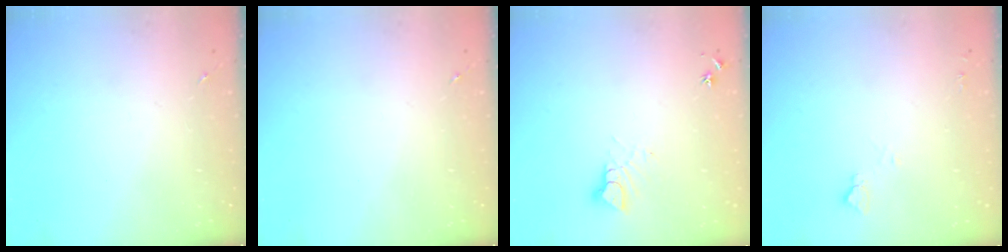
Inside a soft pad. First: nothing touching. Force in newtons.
{"total": 0.0}
{"total": 6.0, "press": 6.0, "slide": 0.4}
{"total": 4.4, "press": 4.3, "slide": 0.6}